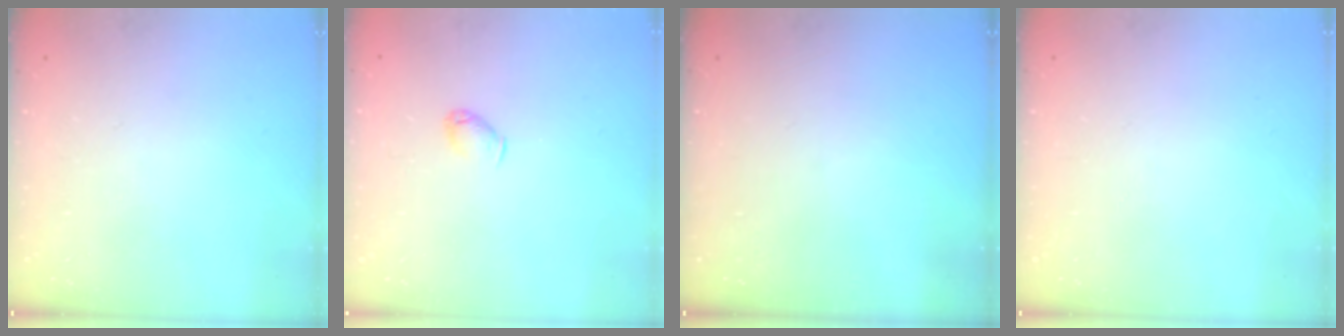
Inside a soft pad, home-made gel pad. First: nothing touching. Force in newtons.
{"total": 3.2, "press": 3.1, "slide": 0.6}
{"total": 0.0}
{"total": 0.0}